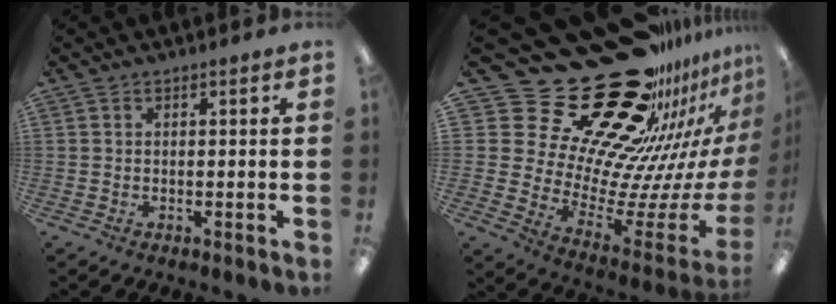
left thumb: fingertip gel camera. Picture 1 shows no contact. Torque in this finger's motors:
{"motor_torque": [0.40, 0.57, 0.22, -0.92, -0.04]}